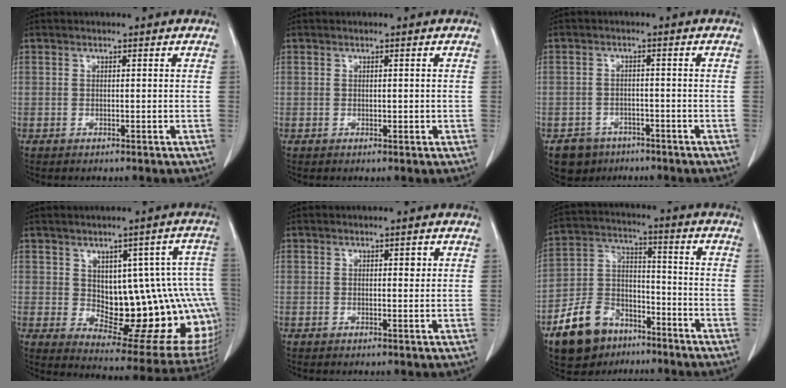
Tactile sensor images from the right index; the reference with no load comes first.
{"total": 0.8, "force": [0.0, 0.5, 0.6], "torque": [-0.007, 0.000, 0.003]}
{"total": 4.4, "force": [-3.0, 3.2, 0.3], "torque": [-0.006, 0.008, -0.045]}
{"total": 19.4, "force": [-0.5, 7.1, 18.1], "torque": [-0.155, 0.026, 0.021]}
{"total": 1.0, "force": [0.4, 0.4, 0.8], "torque": [-0.010, 0.001, 0.004]}
{"total": 12.0, "force": [-7.7, 7.5, 5.2], "torque": [-0.117, 0.014, -0.137]}